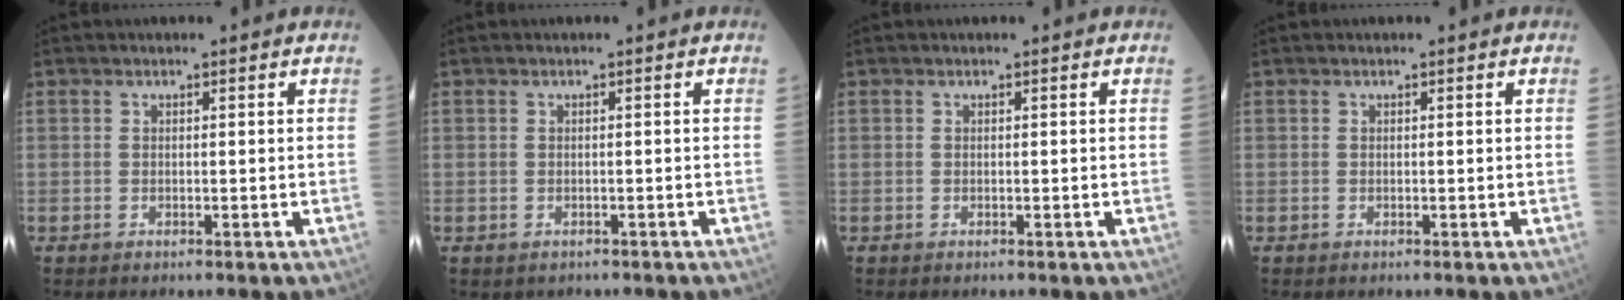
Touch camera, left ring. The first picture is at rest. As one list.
[{"total": 1.4, "force": [-1.0, 0.9, 0.1], "torque": [-0.005, 0.001, -0.010]}, {"total": 0.0}, {"total": 0.0}]